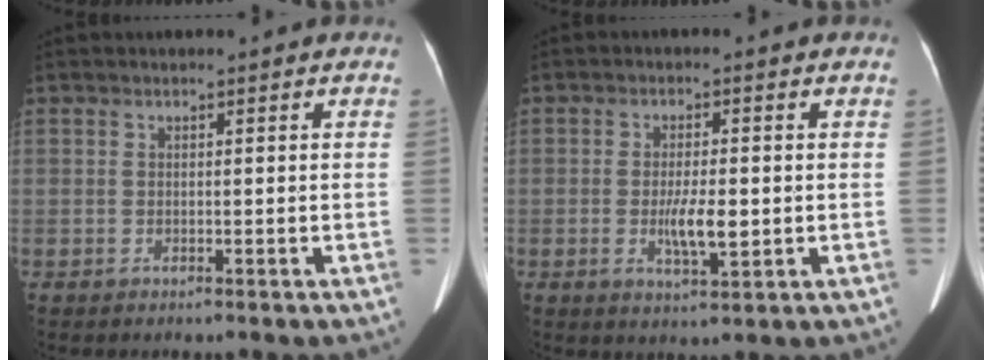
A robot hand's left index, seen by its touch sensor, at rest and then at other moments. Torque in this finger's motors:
{"motor_torque": [0.25, 0.11, 0.15, 0.09]}